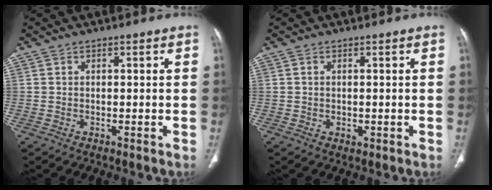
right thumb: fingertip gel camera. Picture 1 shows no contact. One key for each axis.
{"total": 1.2, "fx": -0.1, "fy": 0.8, "fz": 0.9, "tx": -0.016, "ty": -0.003, "tz": 0.000}